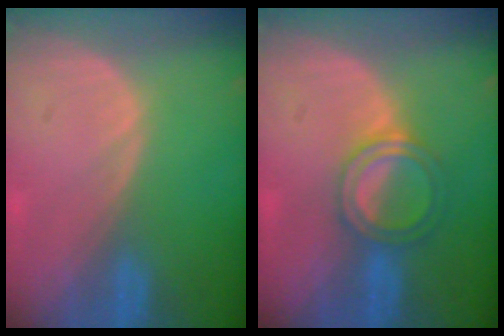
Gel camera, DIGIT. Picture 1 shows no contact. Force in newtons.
{"total": 4.9, "press": 4.8, "slide": 1.1}